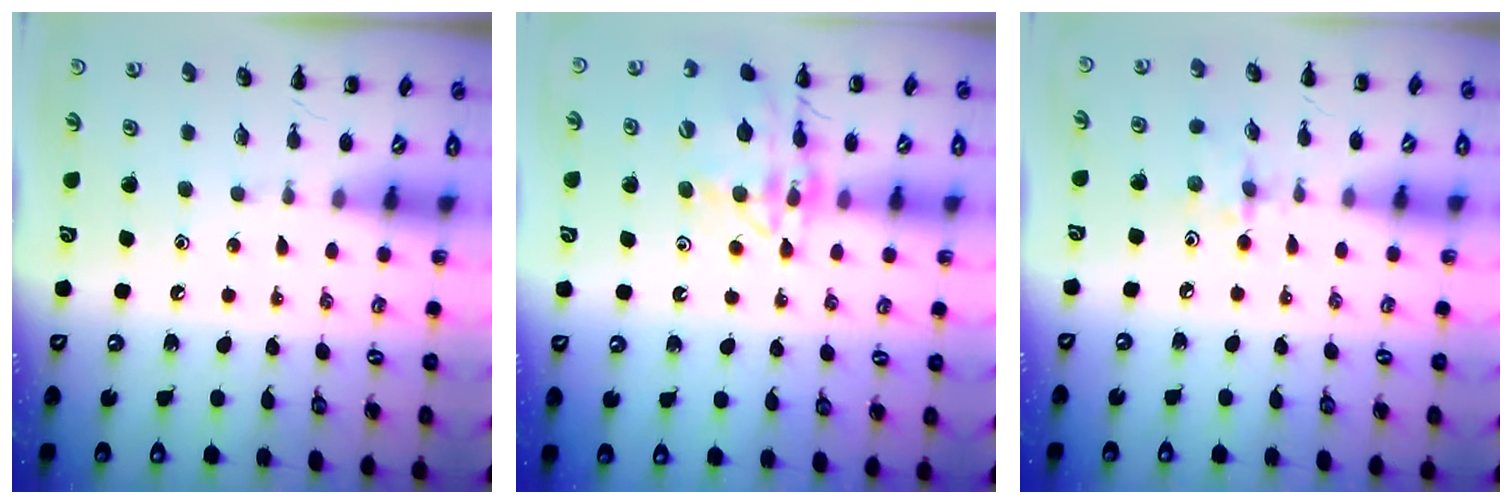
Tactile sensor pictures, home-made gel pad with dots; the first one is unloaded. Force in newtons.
{"total": 15.6, "press": 15.5, "slide": 1.4}
{"total": 2.4, "press": 2.4, "slide": 0.5}